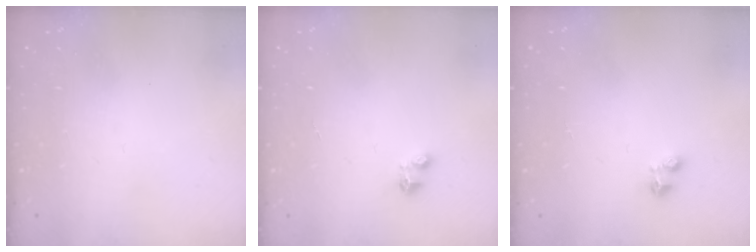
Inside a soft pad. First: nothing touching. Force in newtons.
{"total": 2.8, "press": 2.8, "slide": 0.4}
{"total": 2.9, "press": 2.8, "slide": 0.6}